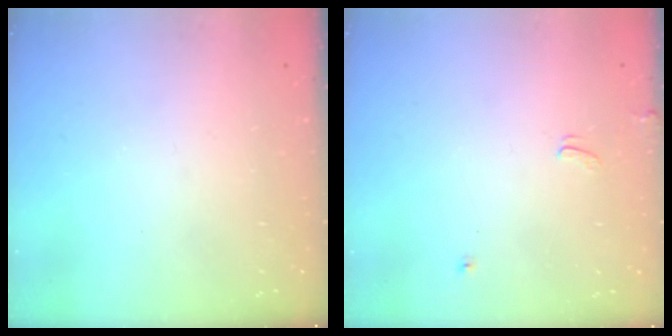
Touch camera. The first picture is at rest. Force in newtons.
{"total": 0.0}